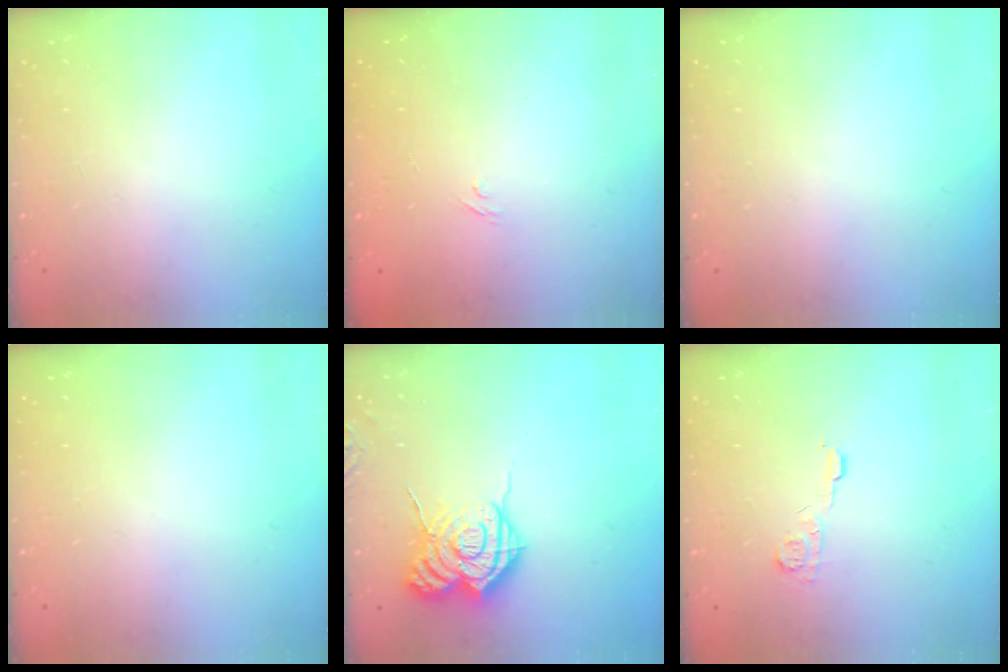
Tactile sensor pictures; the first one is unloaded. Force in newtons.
{"total": 2.0, "press": 1.7, "slide": 1.2}
{"total": 0.0}
{"total": 0.0}
{"total": 15.7, "press": 15.6, "slide": 1.9}
{"total": 7.0, "press": 7.0, "slide": 0.6}